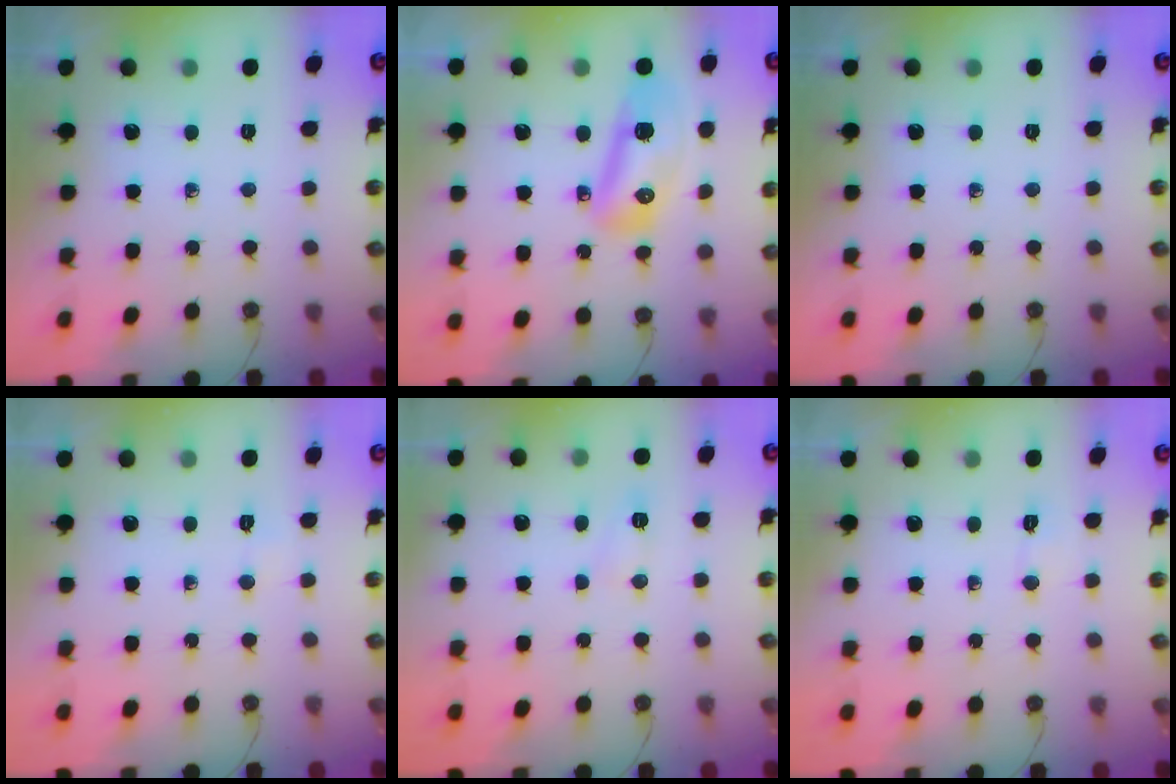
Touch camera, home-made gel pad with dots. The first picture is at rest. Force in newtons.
{"total": 12.0, "press": 11.9, "slide": 1.5}
{"total": 0.0}
{"total": 2.8, "press": 2.7, "slide": 0.4}
{"total": 6.7, "press": 6.7, "slide": 0.6}
{"total": 2.8, "press": 2.8, "slide": 0.4}